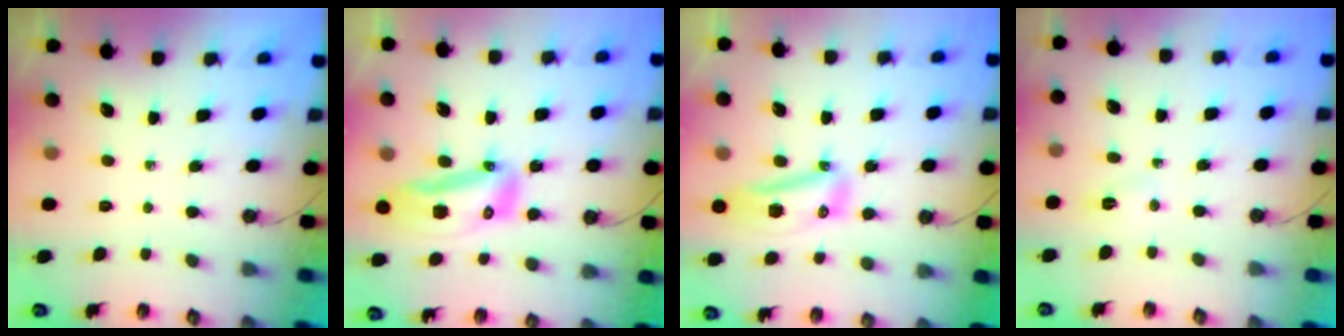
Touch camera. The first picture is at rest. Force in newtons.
{"total": 14.4, "press": 14.3, "slide": 1.7}
{"total": 18.4, "press": 13.7, "slide": 12.3}
{"total": 2.5, "press": 2.4, "slide": 0.4}